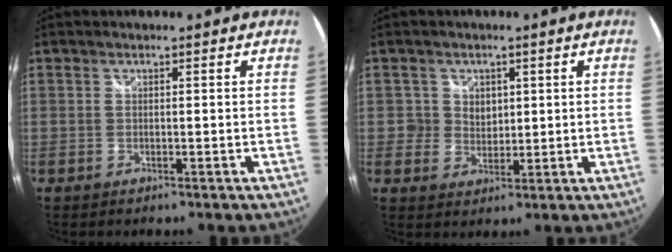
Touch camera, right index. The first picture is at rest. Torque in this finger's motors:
{"motor_torque": [-0.40, 0.09, -0.05, 0.00]}